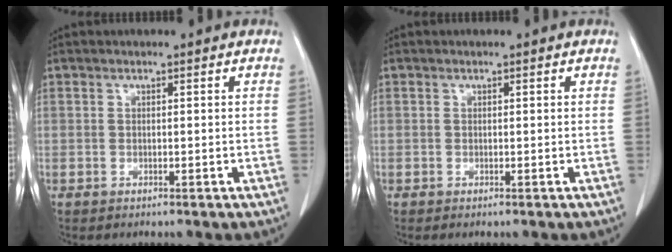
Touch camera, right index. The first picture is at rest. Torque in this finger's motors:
{"motor_torque": [-0.07, 0.03, 0.04, 0.01]}